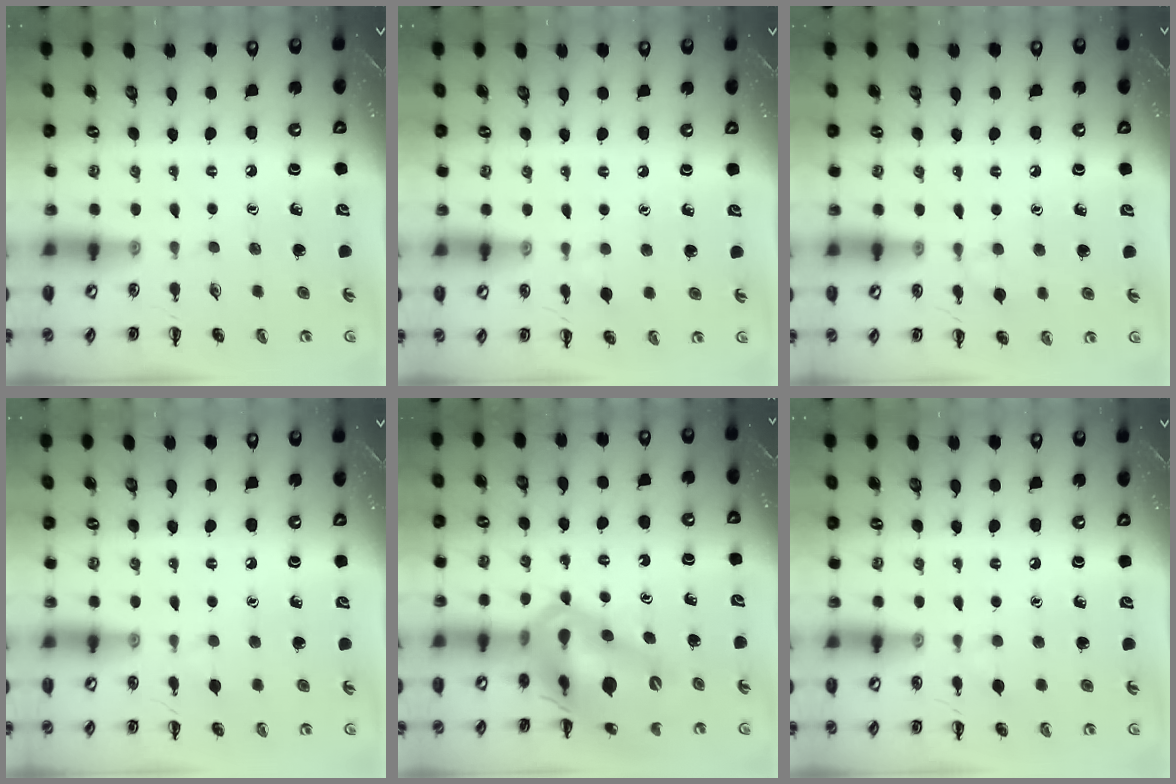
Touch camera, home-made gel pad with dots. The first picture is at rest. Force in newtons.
{"total": 3.0, "press": 2.7, "slide": 1.2}
{"total": 5.2, "press": 5.0, "slide": 1.6}
{"total": 3.4, "press": 3.3, "slide": 1.0}
{"total": 20.0, "press": 19.5, "slide": 4.4}
{"total": 3.0, "press": 2.7, "slide": 1.2}